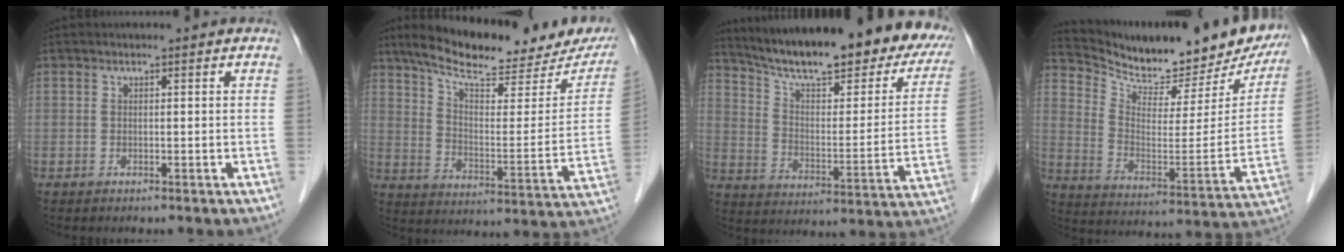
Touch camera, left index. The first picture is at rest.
{"total": 23.5, "force": [19.5, 5.1, 12.1], "torque": [-0.180, -0.013, 0.265]}
{"total": 28.1, "force": [23.2, 6.4, 14.4], "torque": [-0.212, -0.038, 0.305]}
{"total": 22.4, "force": [20.6, 5.3, 6.9], "torque": [-0.117, -0.058, 0.289]}